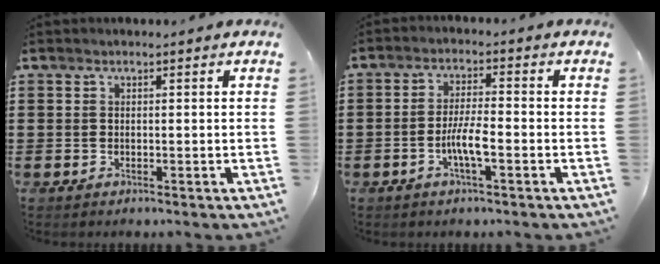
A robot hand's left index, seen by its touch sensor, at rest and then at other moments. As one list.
[{"total": 5.0, "force": [-1.9, 0.9, 4.6], "torque": [-0.091, 0.002, -0.038]}]